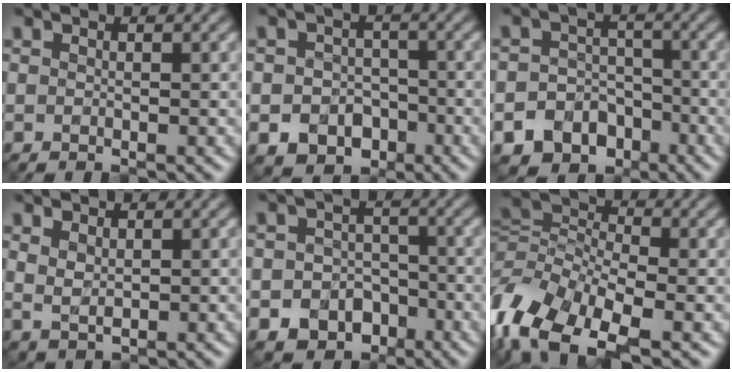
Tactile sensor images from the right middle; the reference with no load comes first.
{"total": 4.6, "force": [-2.1, 3.7, 1.8], "torque": [-0.008, -0.005, -0.036]}
{"total": 7.0, "force": [-4.4, 5.3, 1.3], "torque": [0.008, -0.014, -0.075]}
{"total": 1.6, "force": [1.0, 0.9, 0.8], "torque": [-0.019, 0.000, 0.024]}
{"total": 5.3, "force": [-2.8, 4.2, 1.7], "torque": [0.005, -0.005, -0.046]}
{"total": 10.1, "force": [-4.8, 5.7, 6.8], "torque": [-0.145, -0.003, -0.106]}